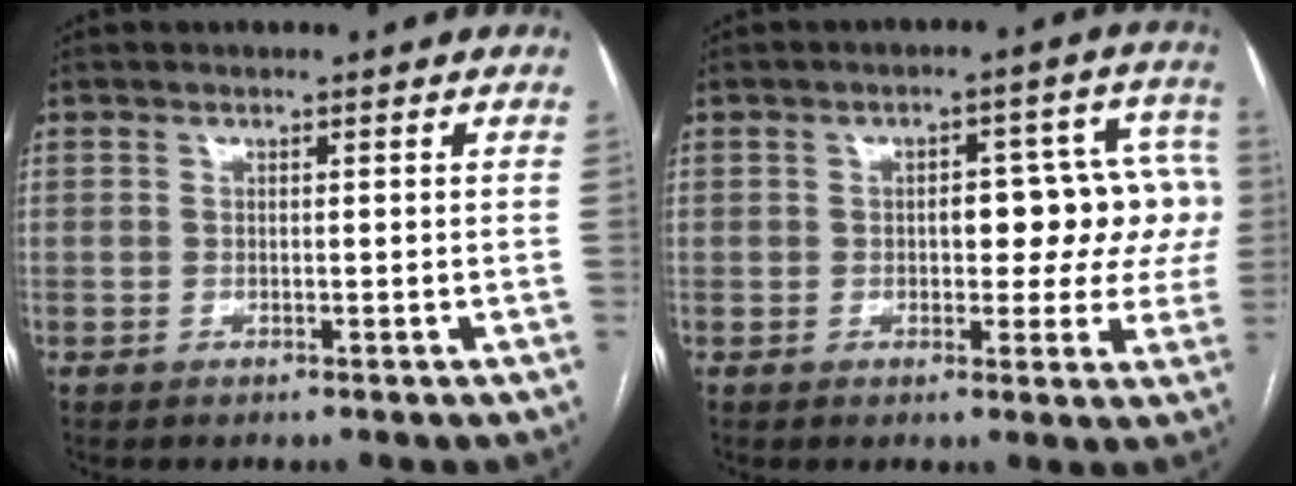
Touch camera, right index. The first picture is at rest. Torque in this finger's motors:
{"motor_torque": [1.14, 0.14, 0.44, 0.06]}